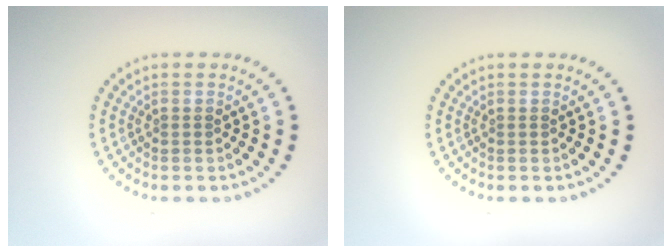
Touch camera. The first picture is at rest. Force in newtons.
{"total": 0.0}